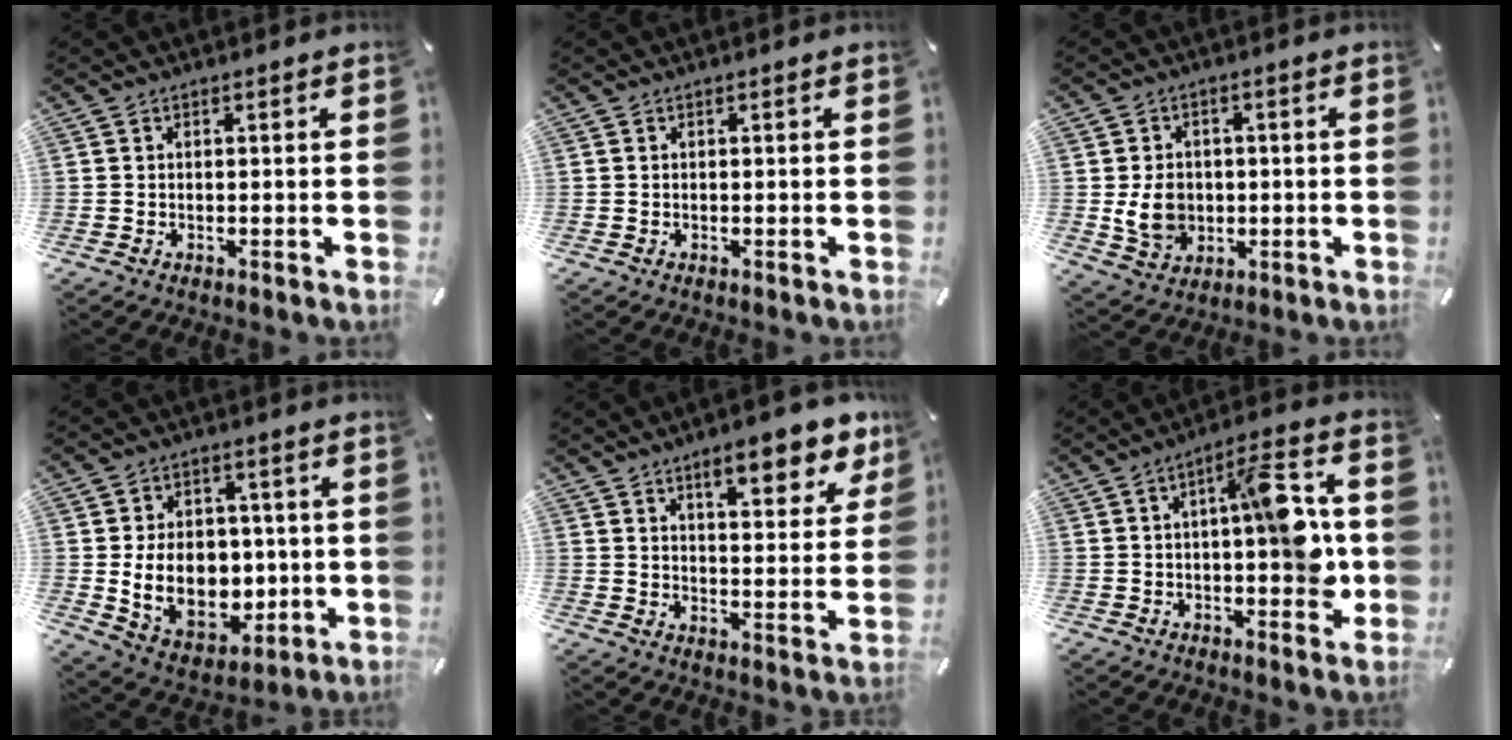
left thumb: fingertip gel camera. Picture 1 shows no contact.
{"total": 0.0}
{"total": 8.3, "force": [-0.8, 7.1, 4.2], "torque": [-0.083, 0.002, -0.015]}
{"total": 14.2, "force": [-0.8, 11.3, 8.7], "torque": [-0.147, 0.003, -0.001]}
{"total": 12.0, "force": [8.0, 4.5, 7.7], "torque": [-0.098, -0.042, 0.132]}
{"total": 14.1, "force": [0.7, 5.2, 13.1], "torque": [-0.165, -0.004, 0.009]}